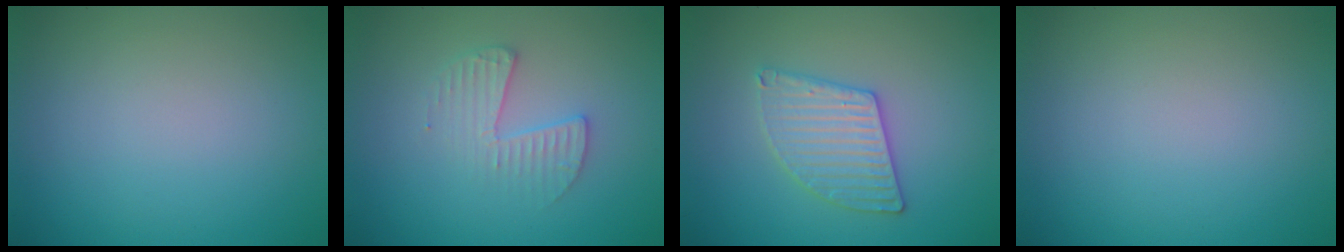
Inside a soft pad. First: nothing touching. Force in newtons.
{"total": 2.3, "press": 2.3, "slide": 0.3}
{"total": 3.2, "press": 3.2, "slide": 0.3}
{"total": 0.0}